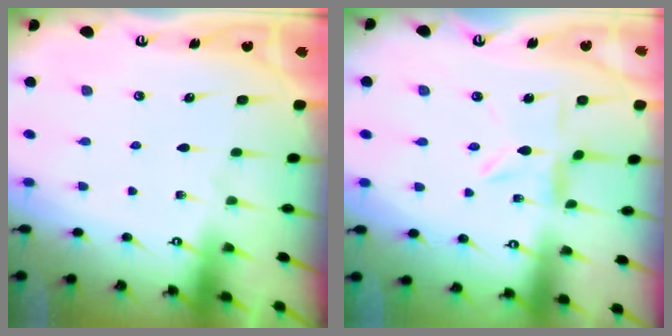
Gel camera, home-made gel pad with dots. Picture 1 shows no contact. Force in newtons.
{"total": 2.7, "press": 2.7, "slide": 0.4}